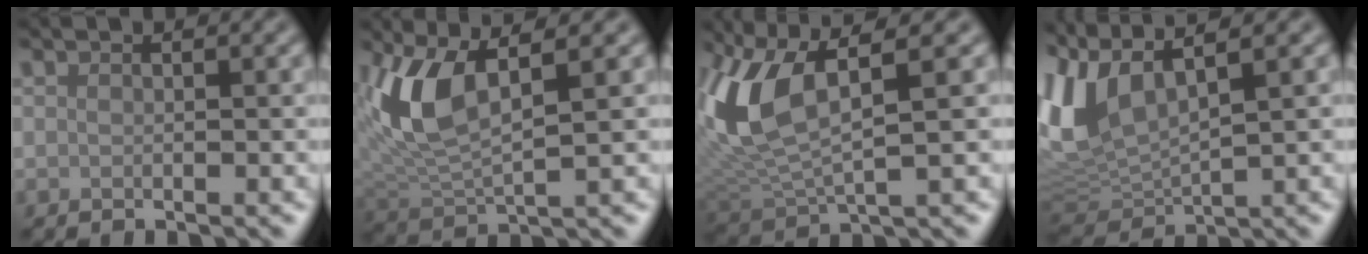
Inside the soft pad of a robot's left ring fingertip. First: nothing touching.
{"total": 6.0, "force": [2.3, 2.3, 5.0], "torque": [-0.118, -0.005, 0.047]}
{"total": 7.3, "force": [2.6, 2.8, 6.2], "torque": [-0.147, 0.000, 0.052]}
{"total": 7.3, "force": [3.9, 2.8, 5.5], "torque": [-0.147, 0.012, 0.079]}